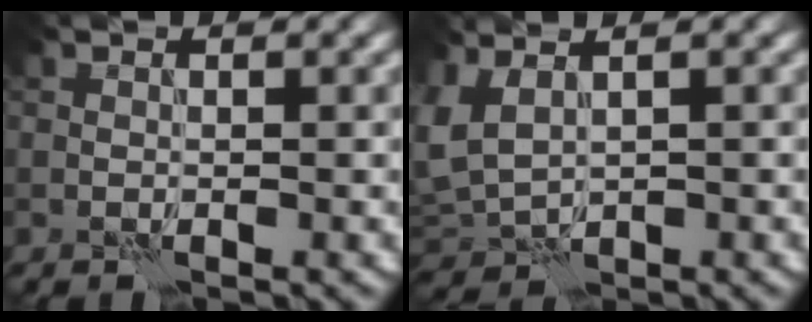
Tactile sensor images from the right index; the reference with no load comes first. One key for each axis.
{"total": 3.1, "fx": 0.8, "fy": 1.7, "fz": 2.4, "tx": -0.071, "ty": 0.007, "tz": 0.018}